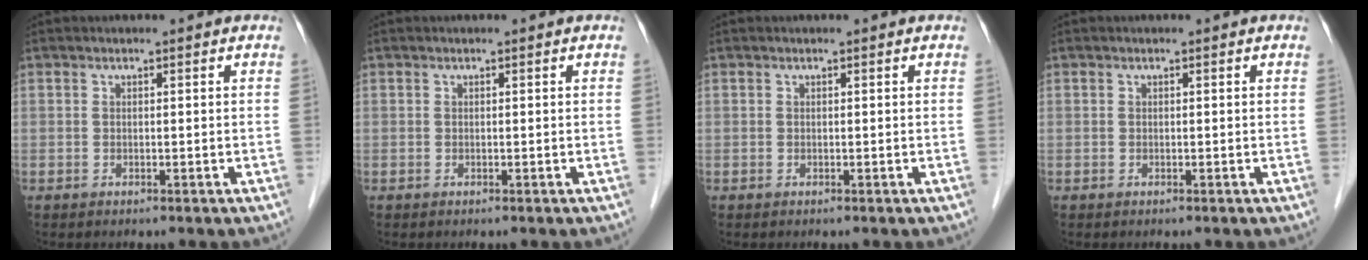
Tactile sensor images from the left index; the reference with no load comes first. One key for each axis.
{"total": 0.0}
{"total": 0.0}
{"total": 0.0}